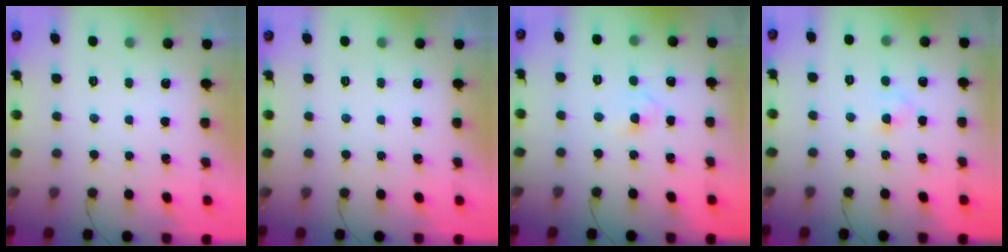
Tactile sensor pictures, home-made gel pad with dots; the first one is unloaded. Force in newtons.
{"total": 0.0}
{"total": 3.2, "press": 3.0, "slide": 1.2}
{"total": 3.0, "press": 2.8, "slide": 1.3}